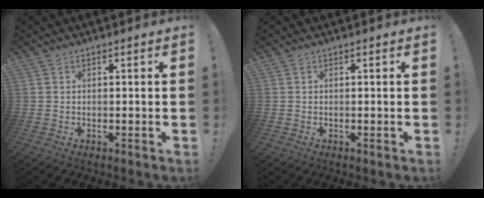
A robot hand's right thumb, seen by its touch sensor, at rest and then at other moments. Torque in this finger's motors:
{"motor_torque": [0.02, 0.05, 0.15, -0.06, -0.11]}